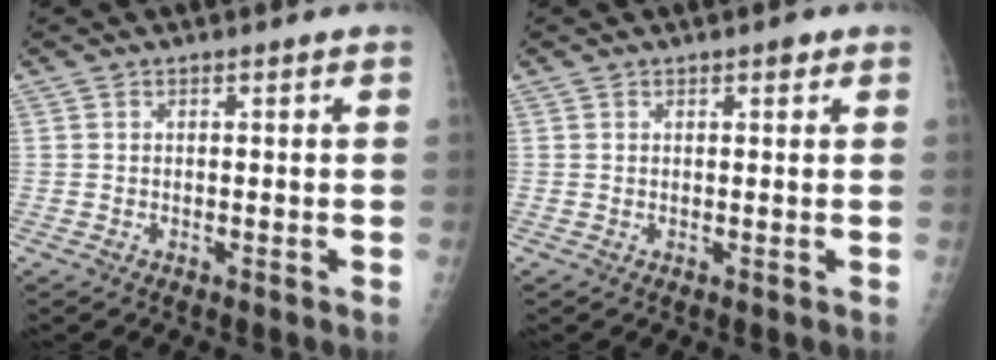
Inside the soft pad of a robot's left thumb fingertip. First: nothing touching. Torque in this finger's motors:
{"motor_torque": [0.44, -0.24, 0.09, -0.36, 0.11]}